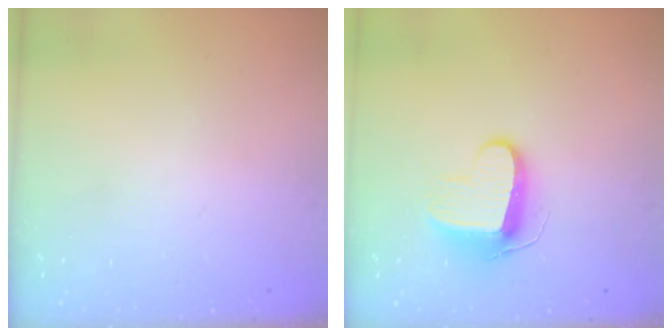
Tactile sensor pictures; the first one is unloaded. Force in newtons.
{"total": 9.5, "press": 9.5, "slide": 0.2}